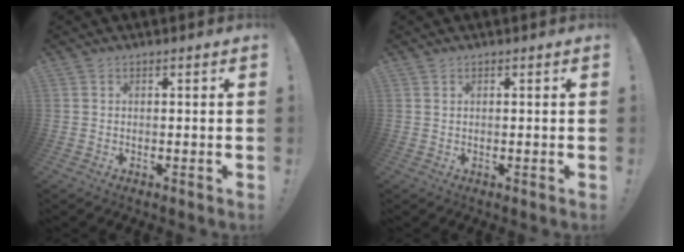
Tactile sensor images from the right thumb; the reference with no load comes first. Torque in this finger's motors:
{"motor_torque": [0.05, -0.15, -0.17, -0.11, -0.01]}